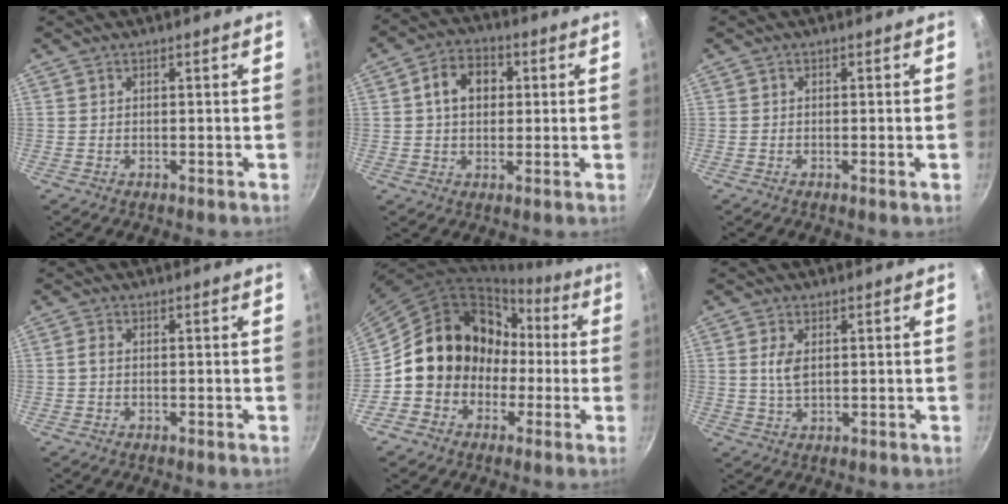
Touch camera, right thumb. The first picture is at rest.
{"total": 8.1, "force": [1.5, 6.1, 5.1], "torque": [-0.058, 0.013, 0.013]}
{"total": 0.9, "force": [-0.4, 0.0, 0.8], "torque": [-0.020, 0.002, -0.007]}
{"total": 1.3, "force": [-0.3, 0.7, 1.0], "torque": [-0.028, 0.006, -0.010]}
{"total": 15.6, "force": [-1.3, 13.7, 7.3], "torque": [-0.066, 0.062, -0.024]}
{"total": 3.9, "force": [0.8, 2.1, 3.2], "torque": [-0.061, -0.003, 0.016]}